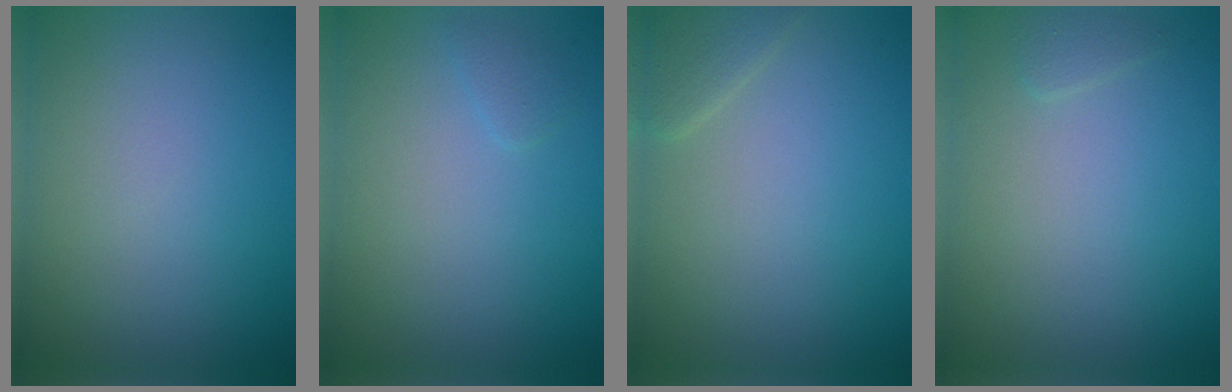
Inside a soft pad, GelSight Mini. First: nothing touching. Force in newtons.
{"total": 0.8, "press": 0.8, "slide": 0.1}
{"total": 1.5, "press": 1.5, "slide": 0.1}
{"total": 0.7, "press": 0.7, "slide": 0.1}